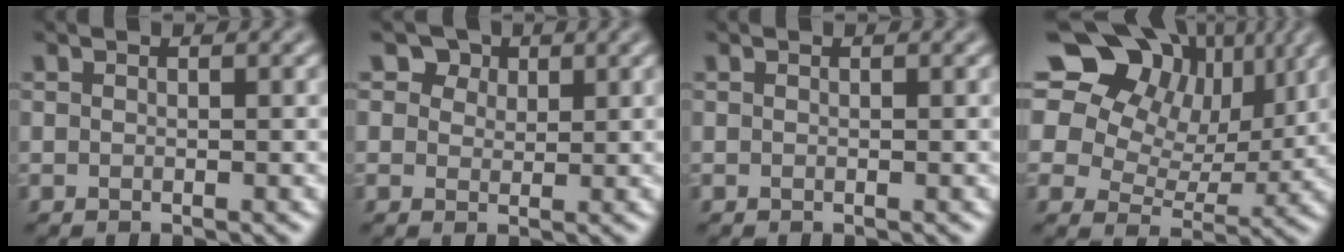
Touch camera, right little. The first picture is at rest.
{"total": 3.8, "force": [2.8, 2.4, 1.1], "torque": [-0.034, 0.013, 0.046]}
{"total": 0.0}
{"total": 13.9, "force": [8.4, 8.1, 7.4], "torque": [-0.150, 0.055, 0.129]}